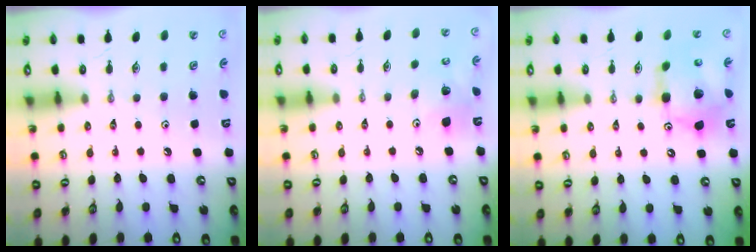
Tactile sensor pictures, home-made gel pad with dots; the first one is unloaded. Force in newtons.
{"total": 9.5, "press": 9.1, "slide": 2.6}
{"total": 12.4, "press": 12.3, "slide": 1.2}